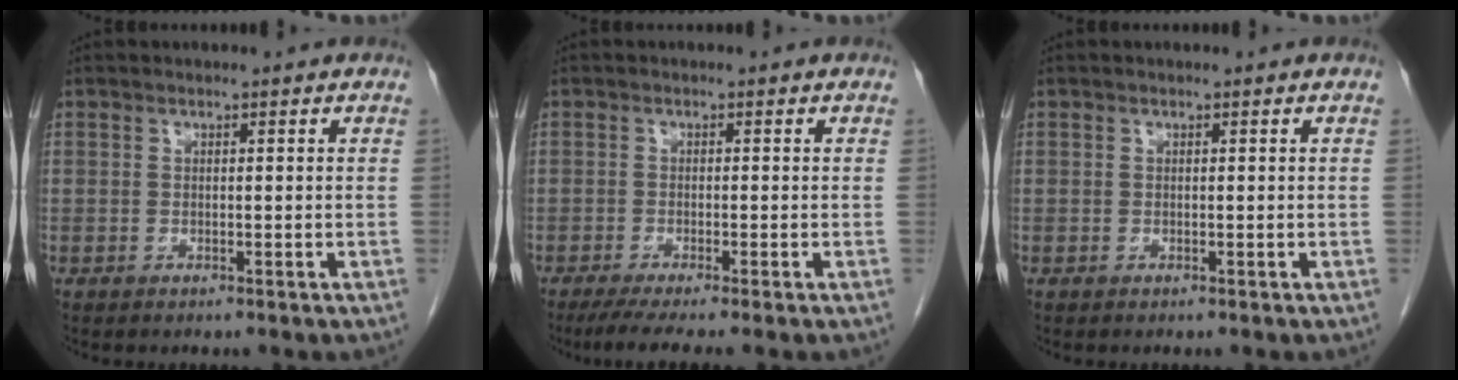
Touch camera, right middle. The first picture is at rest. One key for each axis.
{"total": 5.1, "fx": -3.9, "fy": -0.3, "fz": 3.3, "tx": -0.052, "ty": -0.014, "tz": -0.066}
{"total": 0.0}